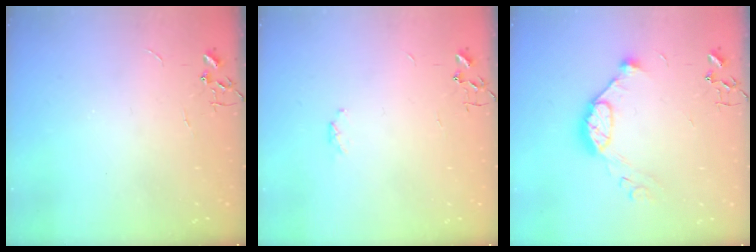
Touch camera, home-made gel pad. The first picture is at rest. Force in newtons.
{"total": 3.6, "press": 3.5, "slide": 1.1}
{"total": 11.8, "press": 11.7, "slide": 1.0}